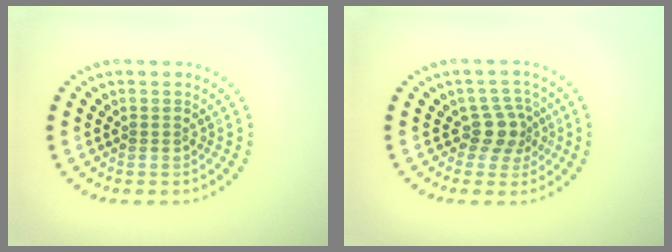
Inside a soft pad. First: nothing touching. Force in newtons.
{"total": 2.7, "press": 2.1, "slide": 1.8}